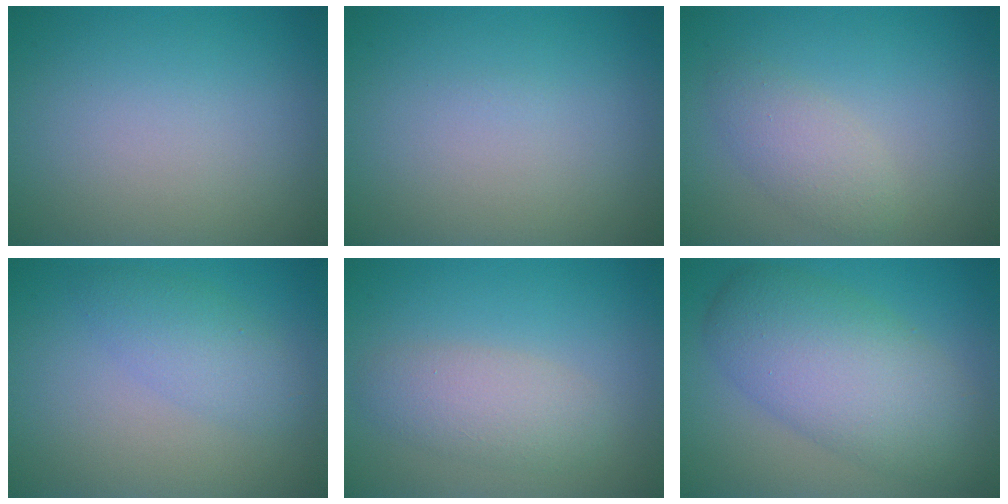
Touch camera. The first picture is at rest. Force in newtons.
{"total": 0.0}
{"total": 2.4, "press": 2.4, "slide": 0.1}
{"total": 2.7, "press": 2.7, "slide": 0.0}
{"total": 3.2, "press": 3.2, "slide": 0.2}
{"total": 7.9, "press": 7.9, "slide": 0.1}